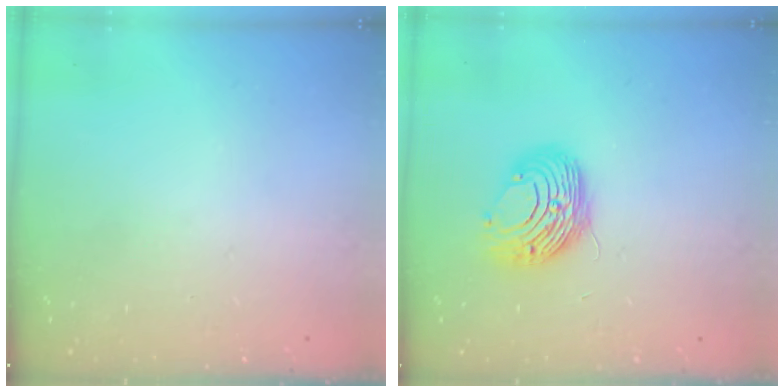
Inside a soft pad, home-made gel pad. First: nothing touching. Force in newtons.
{"total": 9.5, "press": 9.5, "slide": 0.1}